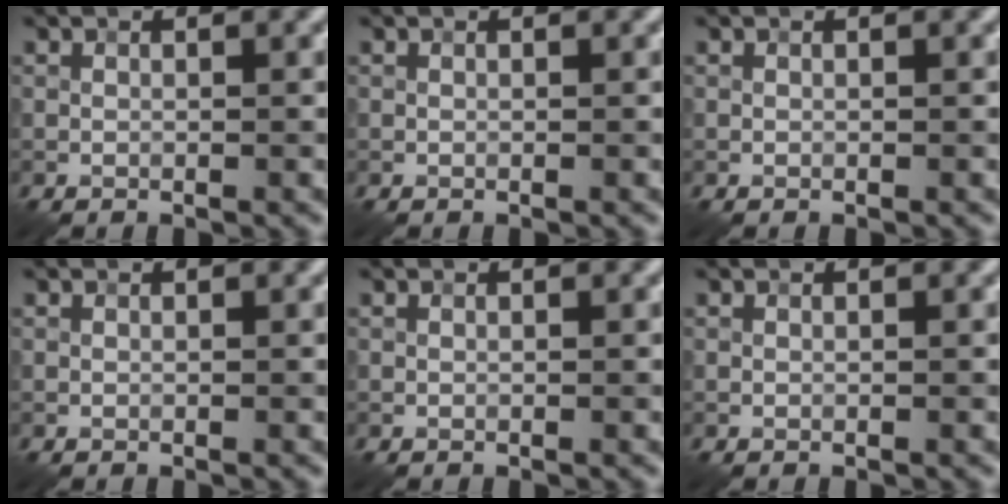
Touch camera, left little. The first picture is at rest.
{"total": 0.0}
{"total": 0.0}
{"total": 0.0}
{"total": 0.0}
{"total": 0.0}